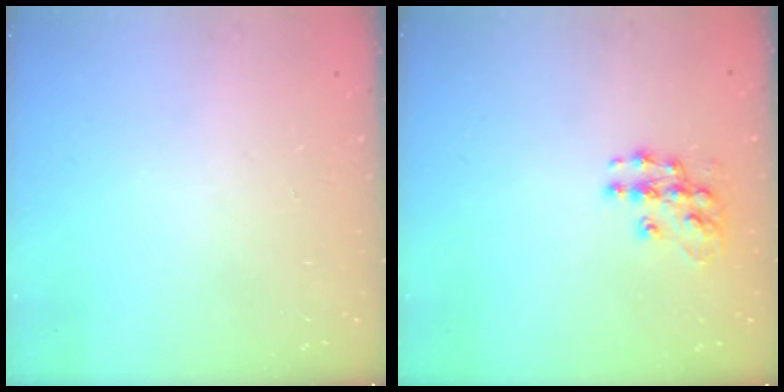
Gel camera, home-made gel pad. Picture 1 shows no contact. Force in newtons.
{"total": 10.4, "press": 10.4, "slide": 0.5}